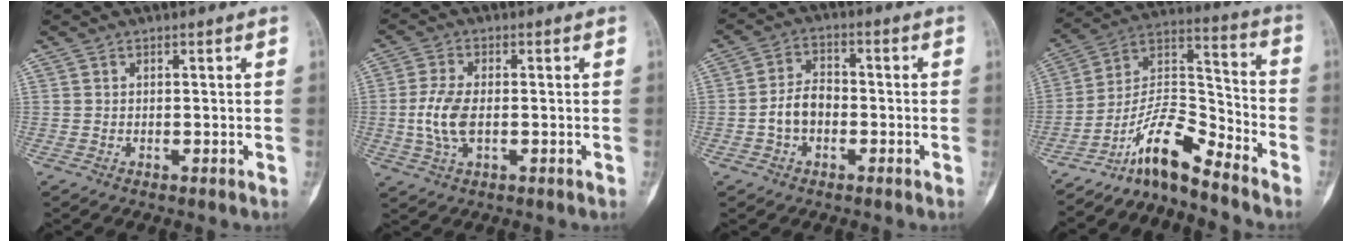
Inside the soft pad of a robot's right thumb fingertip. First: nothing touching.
{"total": 7.1, "force": [-0.7, 3.6, 6.1], "torque": [-0.143, 0.001, -0.015]}
{"total": 6.0, "force": [-1.5, 4.2, 4.0], "torque": [-0.066, 0.026, -0.035]}
{"total": 11.5, "force": [-9.5, 2.5, 6.0], "torque": [-0.110, 0.110, -0.179]}